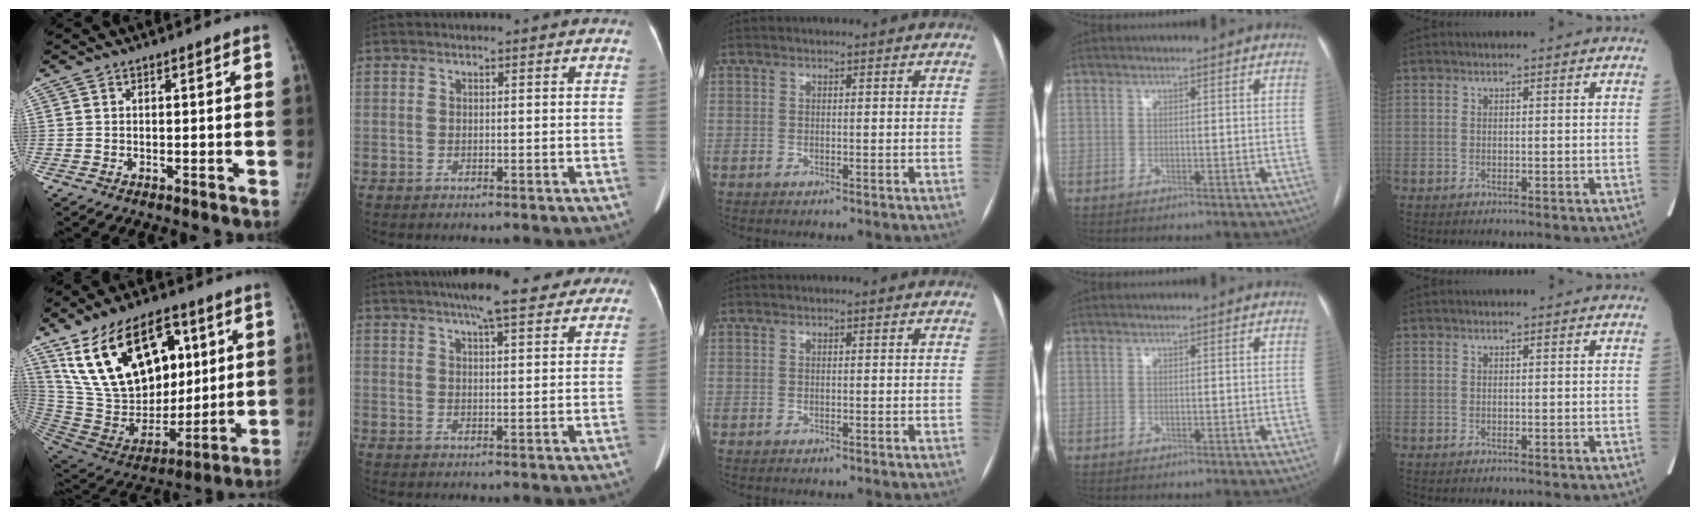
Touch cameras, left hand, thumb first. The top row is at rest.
{"thumb": {"total": 27.8, "force": [11.7, 16.4, 19.1], "torque": [-0.317, -0.014, 0.225]}, "index": {"total": 11.6, "force": [9.2, 2.3, 6.7], "torque": [-0.096, 0.029, 0.124]}}